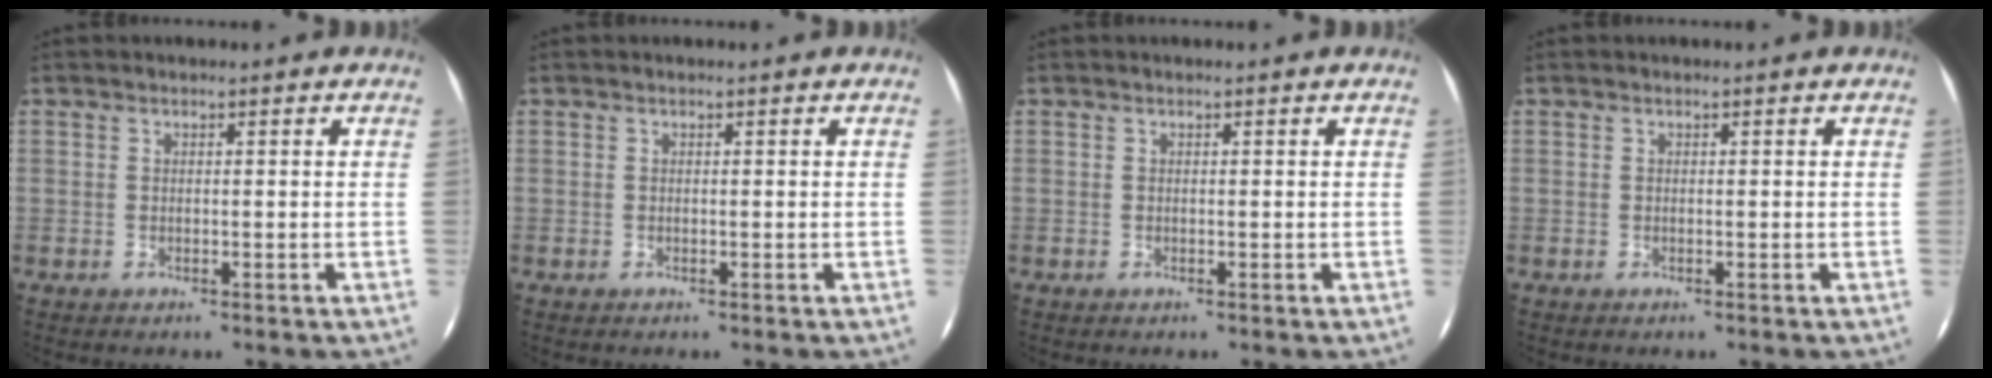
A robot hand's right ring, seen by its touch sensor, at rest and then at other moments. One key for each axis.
{"total": 0.0}
{"total": 0.0}
{"total": 0.0}